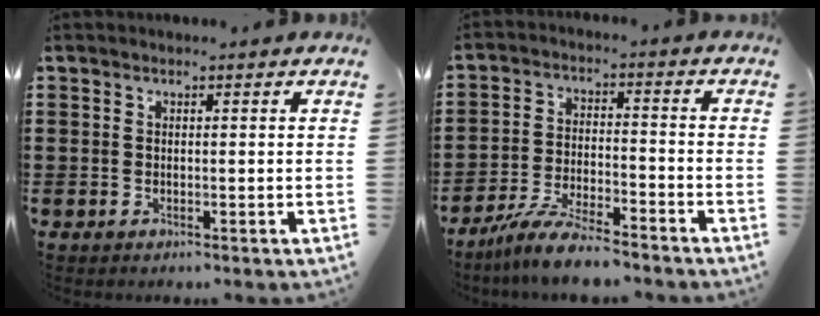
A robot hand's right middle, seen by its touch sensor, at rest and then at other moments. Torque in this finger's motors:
{"motor_torque": [1.75, -0.38, 0.23, 0.15]}